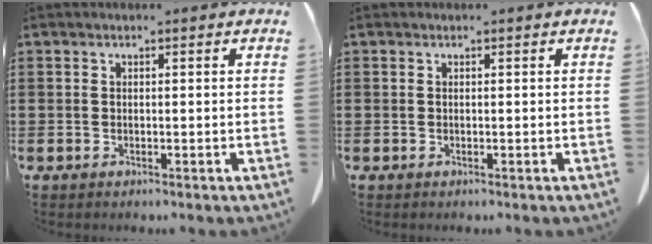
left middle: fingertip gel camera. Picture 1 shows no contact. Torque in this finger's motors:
{"motor_torque": [-0.25, 0.28, 0.00, 0.00]}